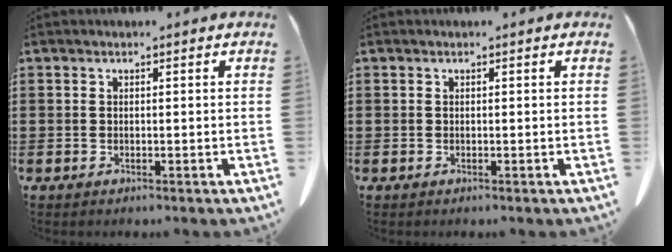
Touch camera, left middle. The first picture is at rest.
{"total": 0.0}